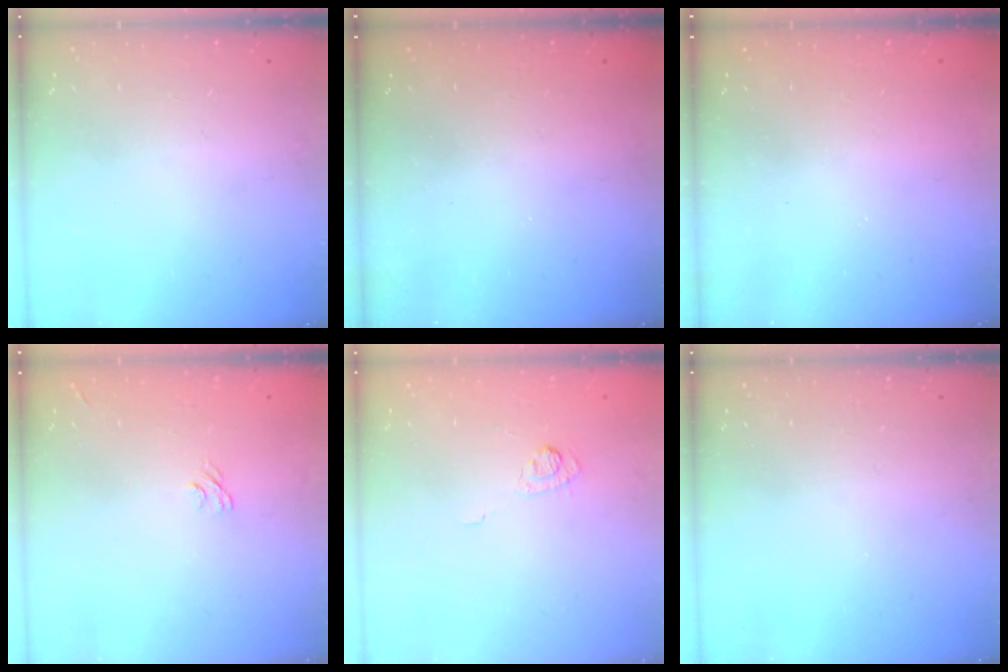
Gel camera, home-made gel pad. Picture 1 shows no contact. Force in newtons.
{"total": 2.4, "press": 2.3, "slide": 0.8}
{"total": 2.4, "press": 2.3, "slide": 0.8}
{"total": 7.4, "press": 7.3, "slide": 1.2}
{"total": 3.1, "press": 2.7, "slide": 1.4}
{"total": 0.0}